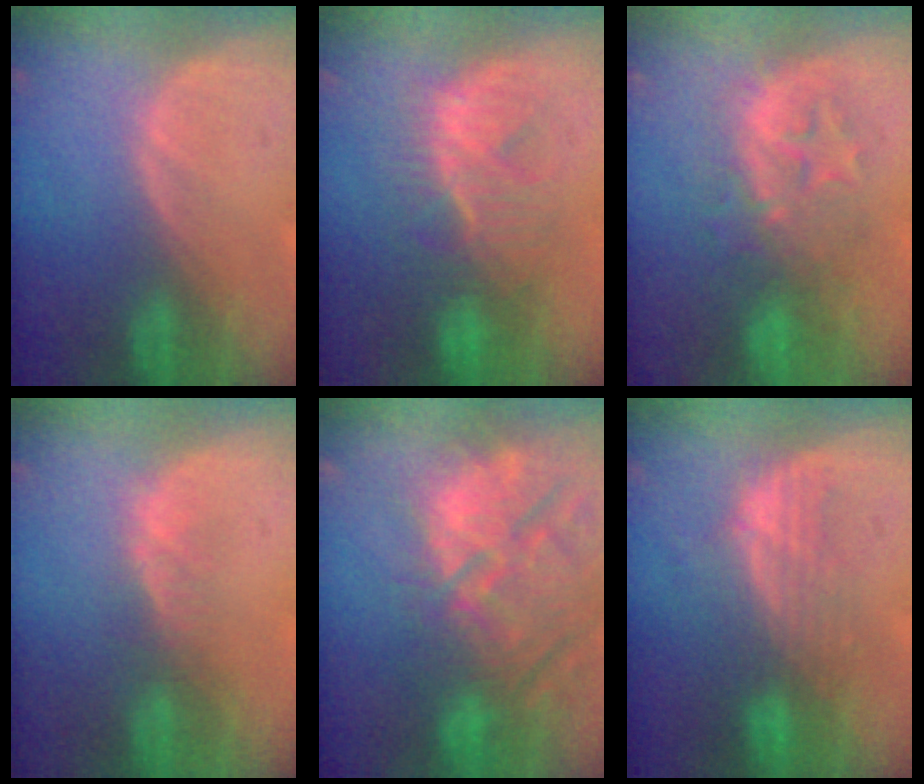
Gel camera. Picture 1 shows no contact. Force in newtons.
{"total": 8.3, "press": 8.2, "slide": 1.5}
{"total": 8.3, "press": 8.2, "slide": 1.1}
{"total": 2.3, "press": 1.9, "slide": 1.4}
{"total": 14.5, "press": 12.7, "slide": 7.1}
{"total": 7.5, "press": 6.9, "slide": 2.8}